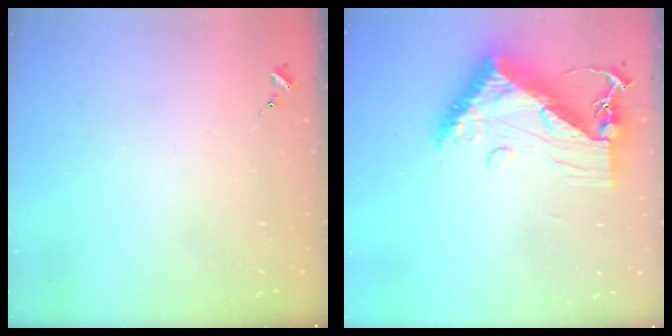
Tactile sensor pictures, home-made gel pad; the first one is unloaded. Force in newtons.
{"total": 14.1, "press": 14.0, "slide": 1.3}